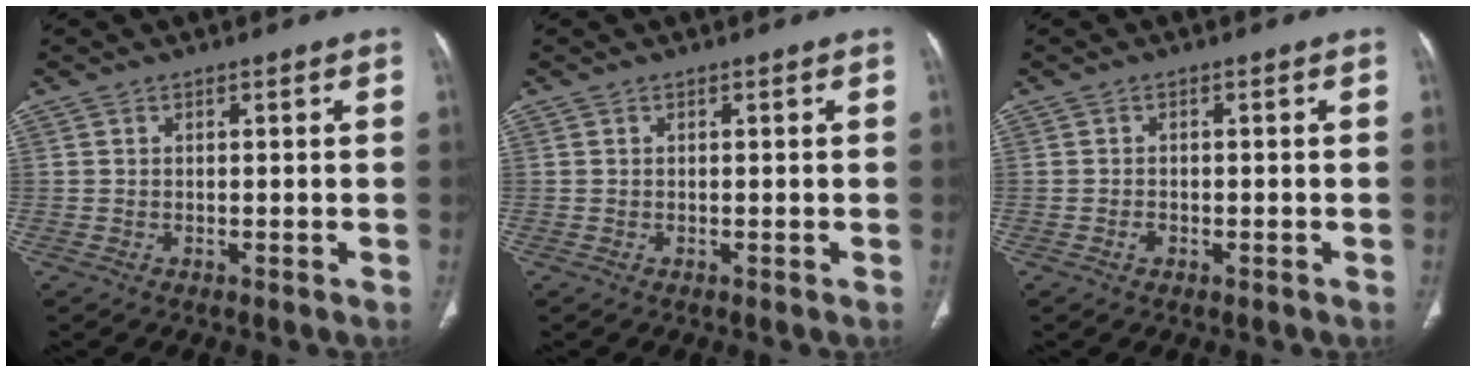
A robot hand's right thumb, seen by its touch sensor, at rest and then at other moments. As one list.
[{"total": 0.0}, {"total": 1.0, "force": [-0.6, 0.6, 0.6], "torque": [-0.011, 0.004, -0.010]}]